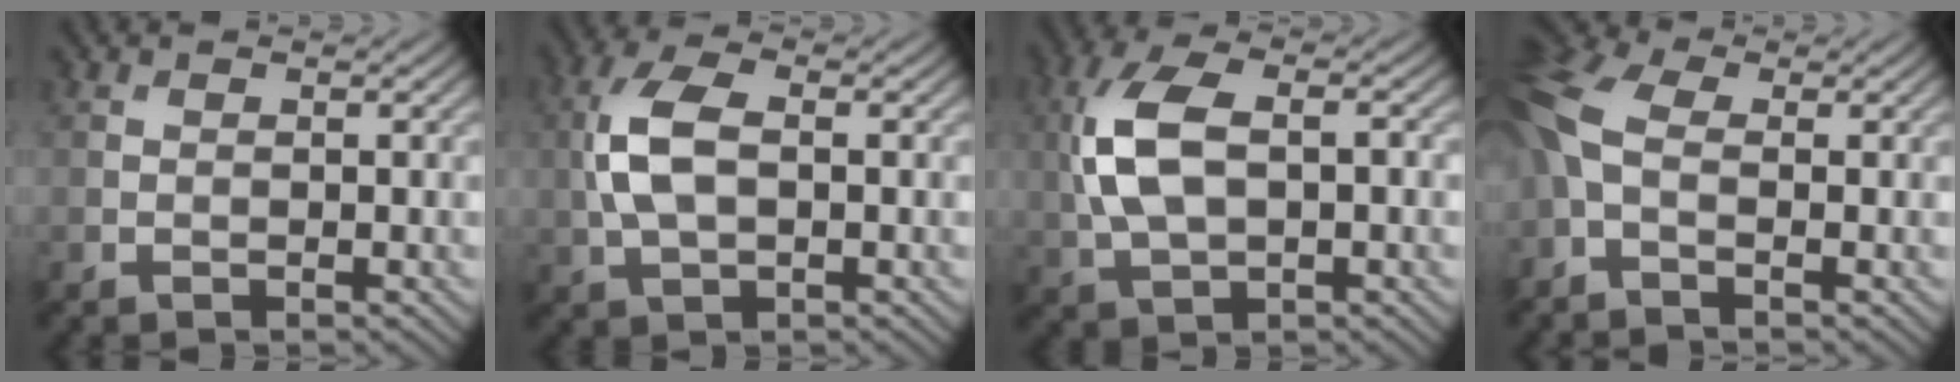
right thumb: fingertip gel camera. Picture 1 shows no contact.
{"total": 6.7, "force": [0.2, 3.5, 5.7], "torque": [-0.138, 0.010, -0.002]}
{"total": 9.5, "force": [0.6, 4.9, 8.1], "torque": [-0.188, 0.009, 0.007]}
{"total": 8.1, "force": [-0.9, 4.5, 6.7], "torque": [-0.189, 0.005, -0.027]}